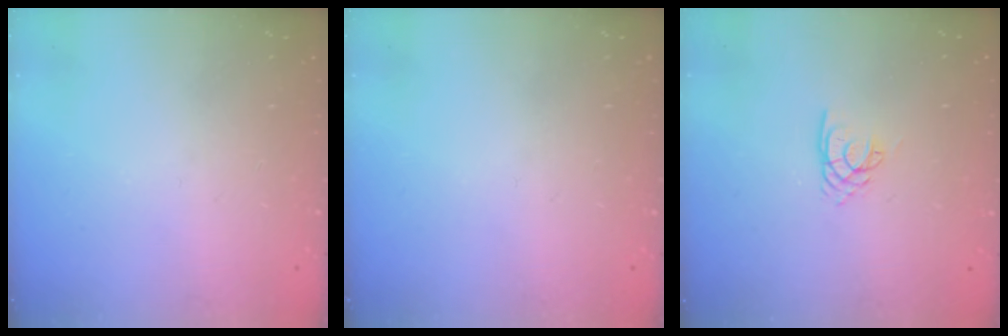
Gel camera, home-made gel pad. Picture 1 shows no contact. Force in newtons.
{"total": 0.0}
{"total": 2.1, "press": 2.1, "slide": 0.1}